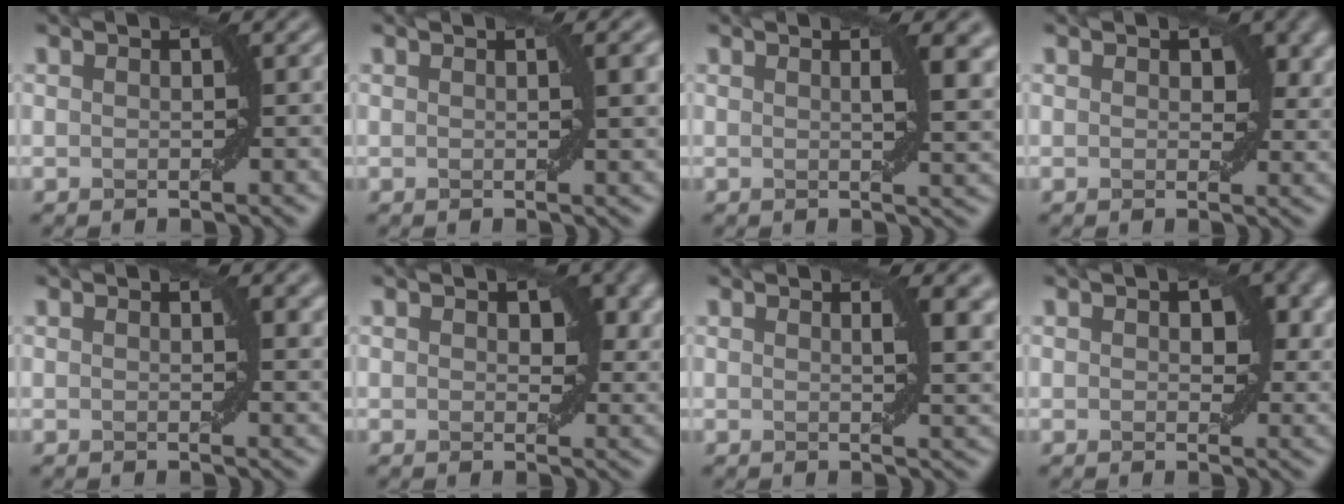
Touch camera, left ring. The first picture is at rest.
{"total": 2.1, "force": [0.6, 0.3, 2.0], "torque": [-0.020, 0.004, 0.010]}
{"total": 4.2, "force": [1.2, 1.2, 3.9], "torque": [-0.042, 0.006, 0.018]}
{"total": 3.4, "force": [1.1, 2.1, 2.5], "torque": [-0.032, -0.003, 0.015]}
{"total": 1.8, "force": [0.8, 0.5, 1.6], "torque": [-0.013, -0.002, 0.014]}
{"total": 3.9, "force": [1.2, 2.3, 2.9], "torque": [-0.036, -0.004, 0.016]}
{"total": 4.0, "force": [1.4, 1.2, 3.5], "torque": [-0.036, 0.004, 0.021]}
{"total": 3.9, "force": [0.9, 2.2, 3.0], "torque": [-0.038, -0.001, 0.016]}